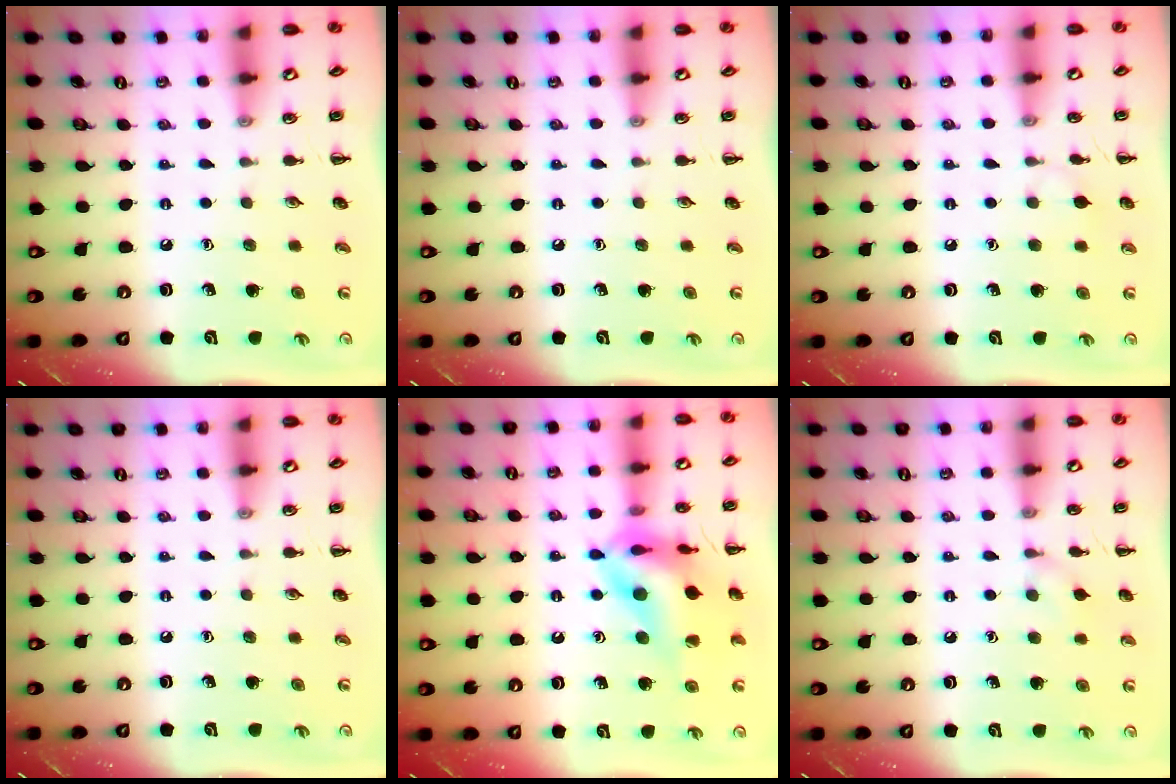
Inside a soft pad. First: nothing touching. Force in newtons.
{"total": 0.0}
{"total": 5.4, "press": 5.1, "slide": 1.8}
{"total": 0.0}
{"total": 16.1, "press": 15.8, "slide": 3.1}
{"total": 6.4, "press": 6.1, "slide": 1.9}